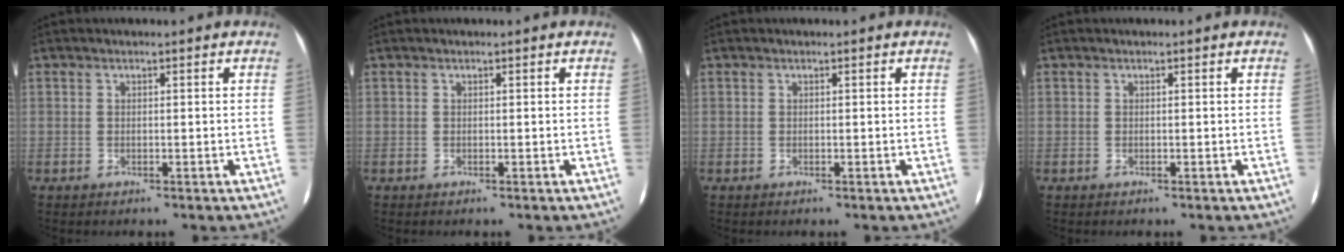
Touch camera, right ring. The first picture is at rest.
{"total": 0.0}
{"total": 0.0}
{"total": 0.0}